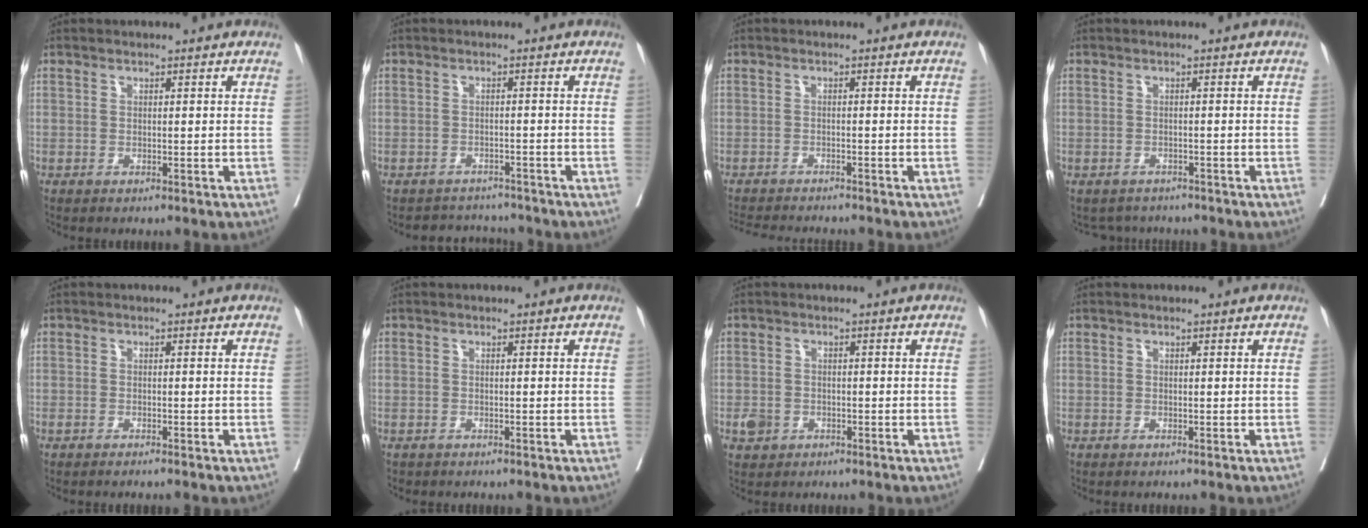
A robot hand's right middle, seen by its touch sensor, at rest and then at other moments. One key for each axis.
{"total": 4.1, "fx": -3.9, "fy": 1.0, "fz": -0.8, "tx": 0.014, "ty": 0.009, "tz": -0.057}
{"total": 7.5, "fx": -7.1, "fy": 0.6, "fz": 2.4, "tx": -0.030, "ty": -0.009, "tz": -0.107}
{"total": 3.2, "fx": -2.9, "fy": 1.2, "fz": -0.4, "tx": 0.007, "ty": 0.000, "tz": -0.044}
{"total": 1.7, "fx": -1.4, "fy": 0.1, "fz": 0.8, "tx": -0.014, "ty": -0.002, "tz": -0.018}
{"total": 0.6, "fx": -0.5, "fy": 0.3, "fz": 0.0, "tx": -0.010, "ty": 0.001, "tz": -0.012}
{"total": 2.4, "fx": -1.1, "fy": 2.0, "fz": 0.9, "tx": -0.016, "ty": 0.005, "tz": -0.013}
{"total": 0.0}